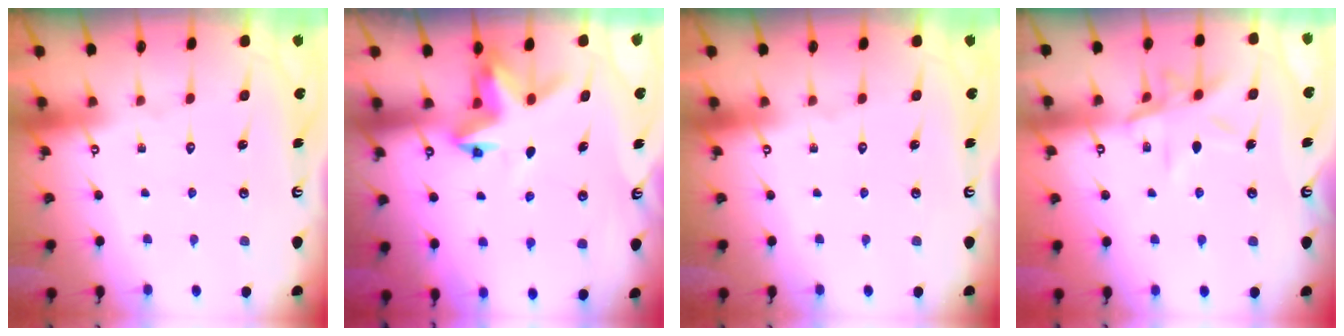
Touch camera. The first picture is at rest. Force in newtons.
{"total": 3.9, "press": 3.9, "slide": 0.4}
{"total": 0.0}
{"total": 10.6, "press": 10.5, "slide": 0.9}